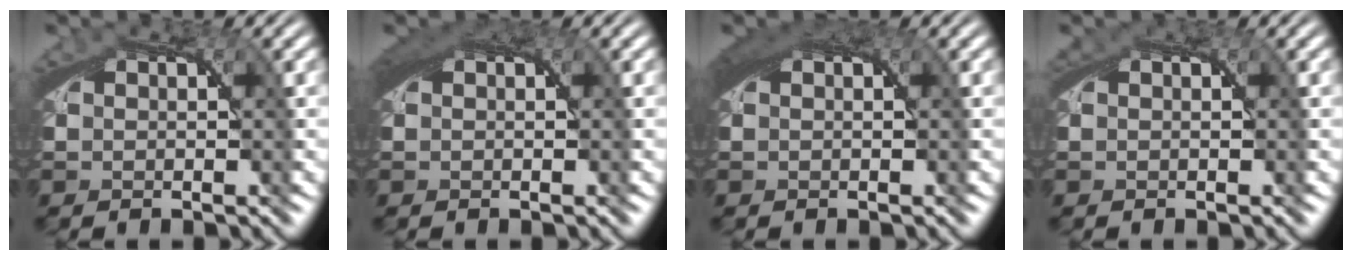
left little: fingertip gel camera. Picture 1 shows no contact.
{"total": 1.8, "force": [0.7, 0.9, 1.4], "torque": [-0.026, -0.001, 0.011]}
{"total": 2.3, "force": [0.9, 1.2, 1.8], "torque": [-0.037, -0.001, 0.015]}
{"total": 0.0}